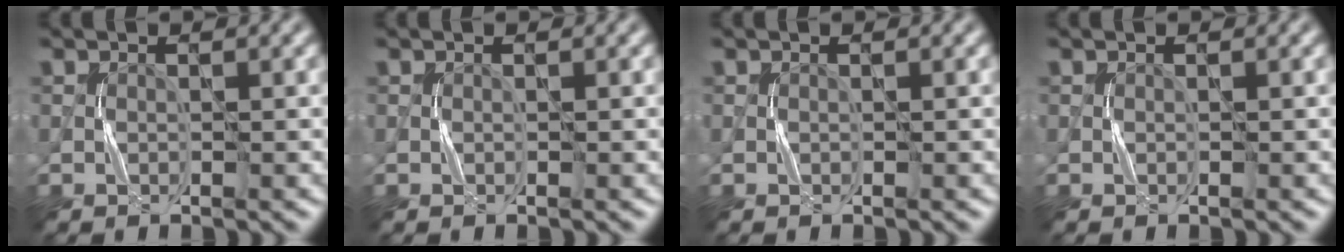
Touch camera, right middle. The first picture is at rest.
{"total": 0.0}
{"total": 0.0}
{"total": 0.0}